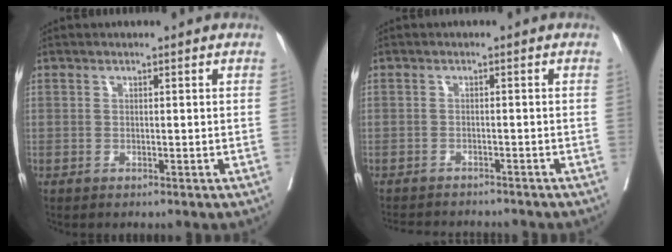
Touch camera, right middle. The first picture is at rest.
{"total": 8.1, "force": [-7.7, 1.4, 2.1], "torque": [-0.029, -0.003, -0.104]}